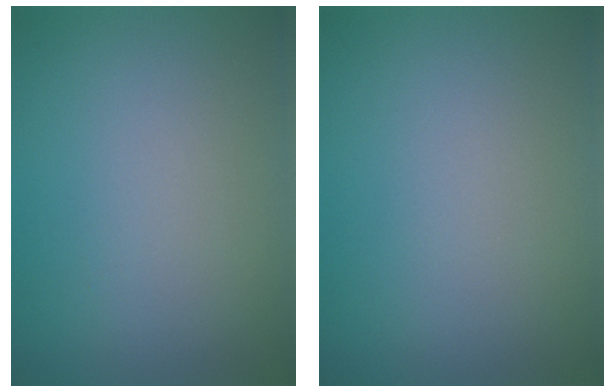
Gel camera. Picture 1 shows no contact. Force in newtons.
{"total": 0.0}